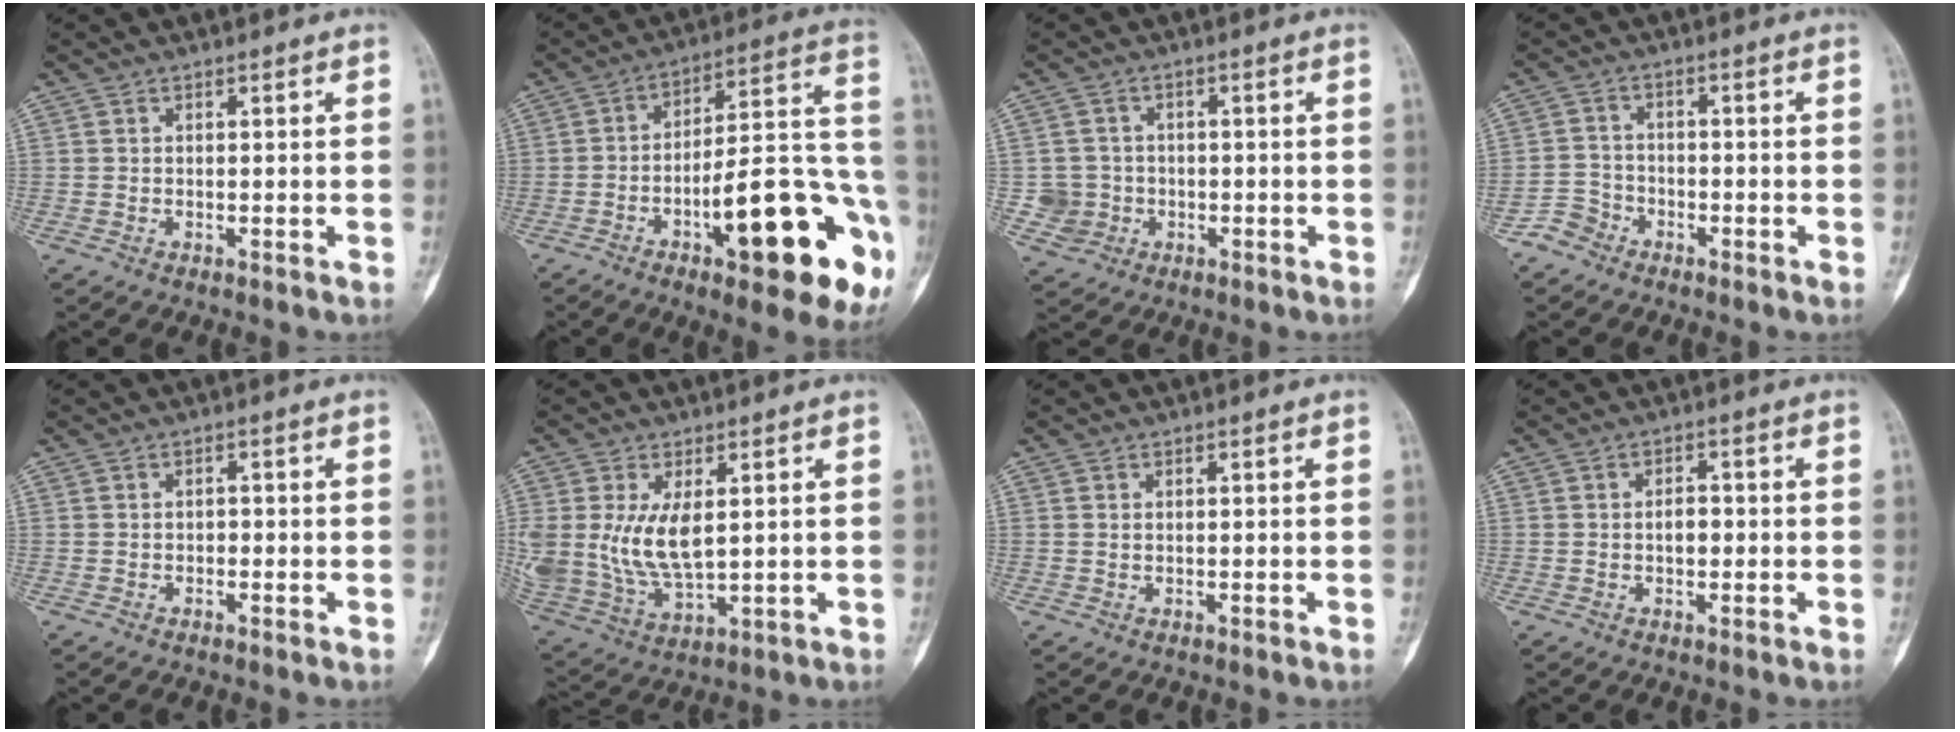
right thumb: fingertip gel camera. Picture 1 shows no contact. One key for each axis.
{"total": 25.5, "fx": -9.8, "fy": 7.6, "fz": 22.2, "tx": -0.256, "ty": 0.055, "tz": -0.133}
{"total": 6.3, "fx": -0.8, "fy": 6.2, "fz": 0.7, "tx": 0.014, "ty": 0.011, "tz": -0.010}
{"total": 3.7, "fx": -2.7, "fy": 2.5, "fz": 0.1, "tx": 0.010, "ty": 0.015, "tz": -0.061}
{"total": 0.9, "fx": -0.4, "fy": 0.7, "fz": 0.5, "tx": 0.000, "ty": 0.004, "tz": -0.010}
{"total": 13.8, "fx": 2.2, "fy": 7.6, "fz": 11.3, "tx": -0.233, "ty": -0.019, "tz": 0.062}
{"total": 0.5, "fx": 0.2, "fy": 0.4, "fz": 0.3, "tx": -0.005, "ty": 0.002, "tz": 0.005}
{"total": 2.6, "fx": -0.3, "fy": 1.7, "fz": 2.0, "tx": -0.023, "ty": 0.006, "tz": -0.007}